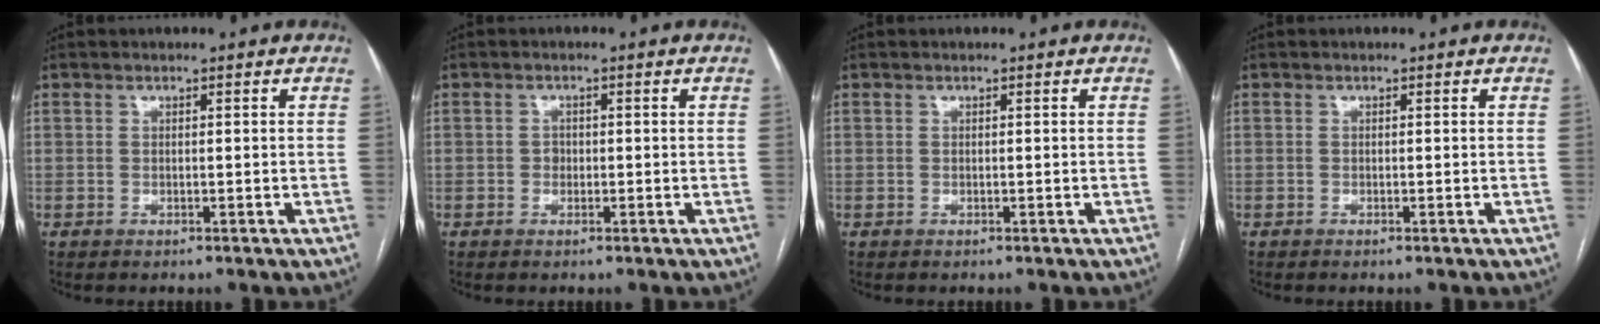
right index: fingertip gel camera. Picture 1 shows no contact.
{"total": 1.0, "force": [-0.1, 0.8, 0.5], "torque": [-0.005, 0.003, -0.002]}
{"total": 0.0}
{"total": 0.0}